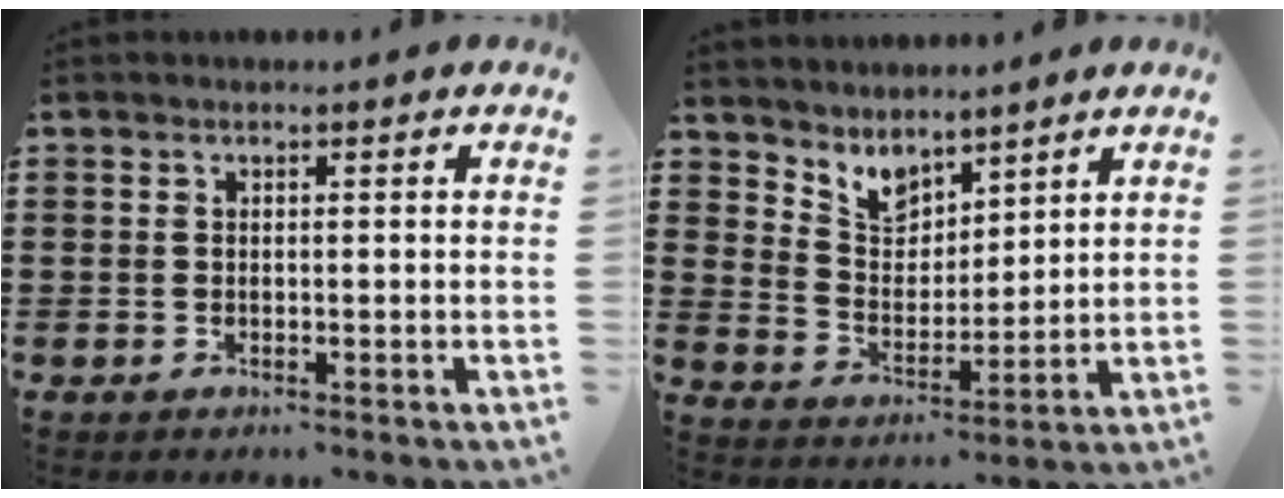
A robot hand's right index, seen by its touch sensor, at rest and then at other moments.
{"total": 5.0, "force": [4.3, 2.4, 1.0], "torque": [-0.041, -0.017, 0.080]}